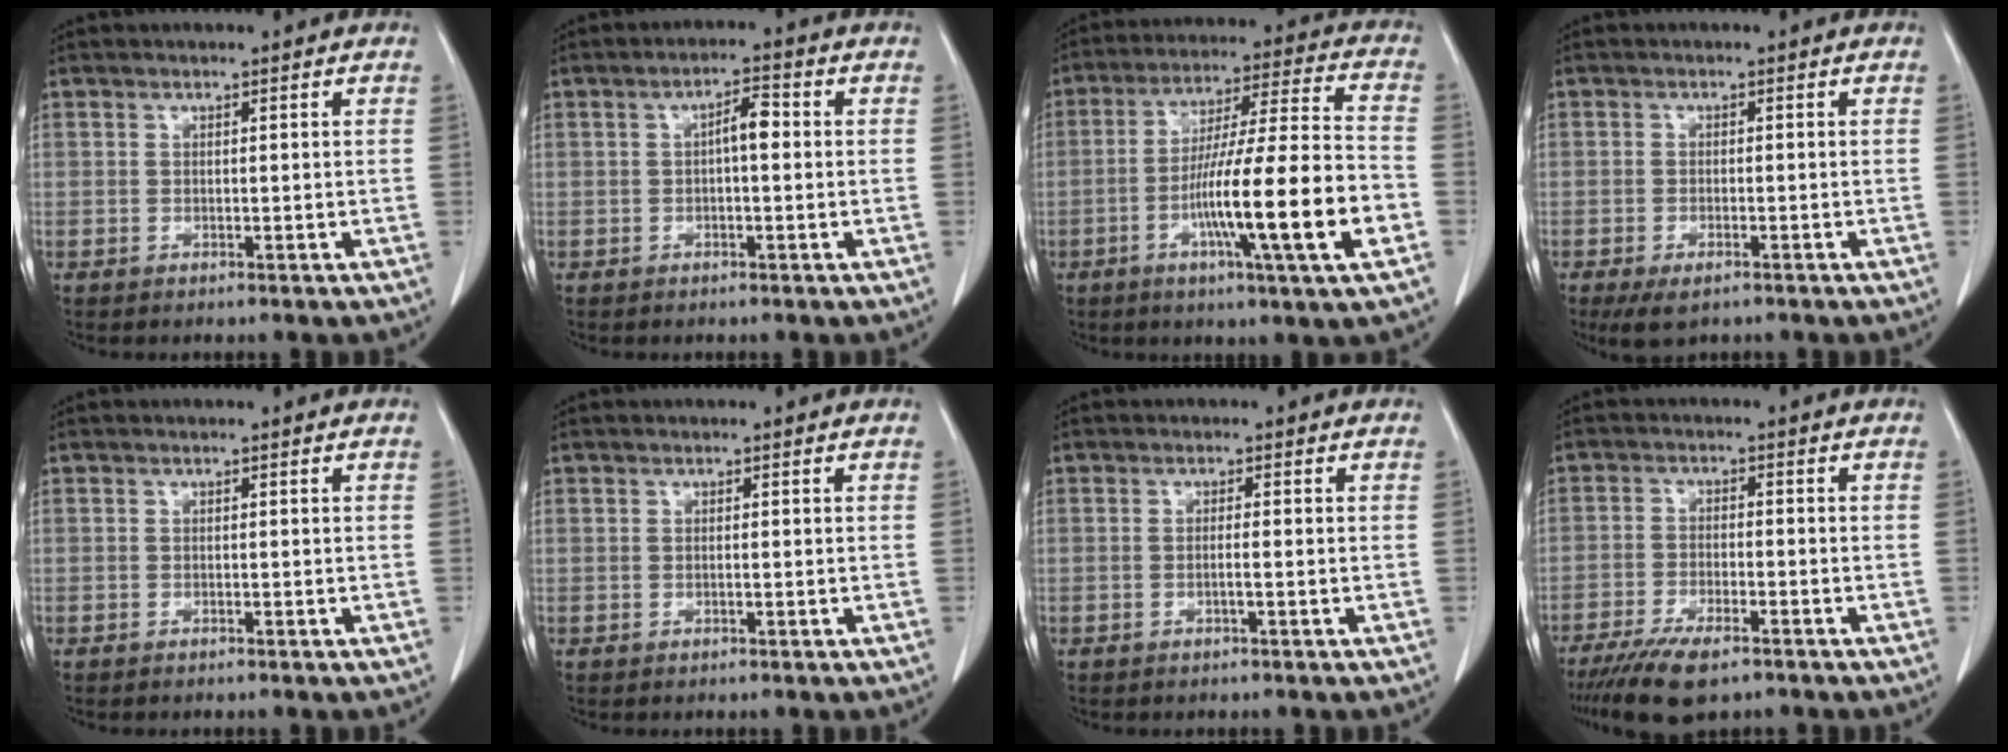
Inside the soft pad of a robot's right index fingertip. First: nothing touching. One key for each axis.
{"total": 3.5, "fx": 0.2, "fy": 0.9, "fz": 3.4, "tx": -0.054, "ty": 0.012, "tz": 0.000}
{"total": 18.4, "fx": -5.7, "fy": -0.1, "fz": 17.5, "tx": -0.285, "ty": -0.006, "tz": -0.095}
{"total": 4.0, "fx": -2.6, "fy": 1.6, "fz": 2.6, "tx": -0.046, "ty": -0.007, "tz": -0.039}
{"total": 0.0}
{"total": 0.0}
{"total": 1.1, "fx": -0.4, "fy": -0.1, "fz": 1.0, "tx": -0.019, "ty": 0.000, "tz": -0.008}
{"total": 8.6, "fx": -6.3, "fy": 2.3, "fz": 5.4, "tx": -0.093, "ty": -0.015, "tz": -0.106}